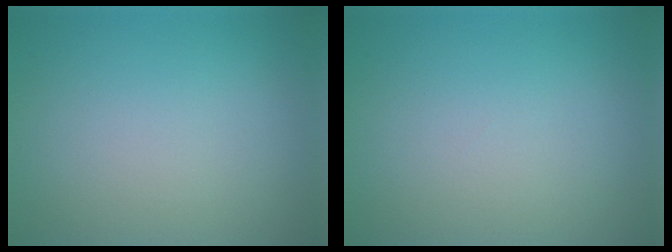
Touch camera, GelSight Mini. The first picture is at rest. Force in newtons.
{"total": 0.0}